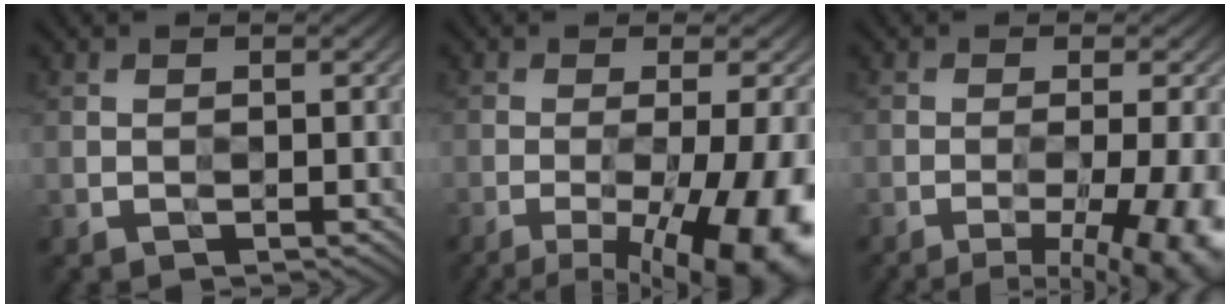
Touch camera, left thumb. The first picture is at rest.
{"total": 15.1, "force": [-6.8, 4.7, 12.7], "torque": [-0.171, -0.018, -0.081]}
{"total": 11.9, "force": [-5.7, 3.6, 9.8], "torque": [-0.112, -0.003, -0.065]}